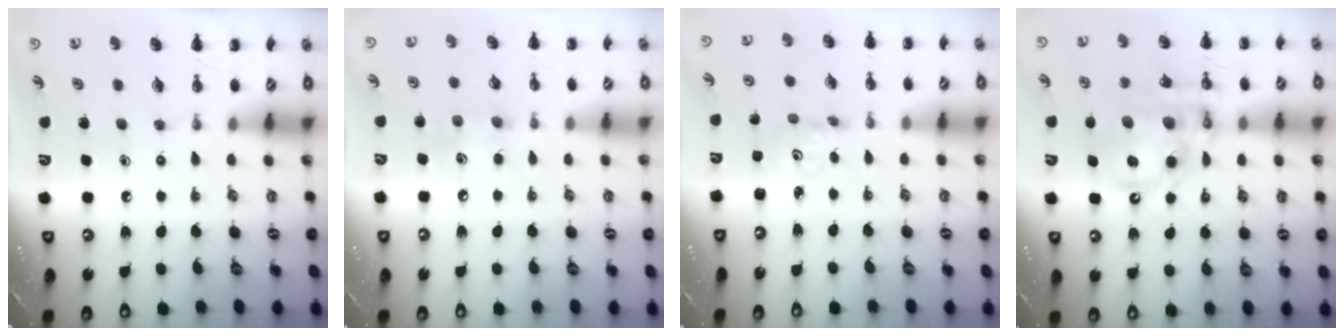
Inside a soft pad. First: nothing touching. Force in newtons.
{"total": 6.3, "press": 6.2, "slide": 1.1}
{"total": 1.8, "press": 1.8, "slide": 0.5}
{"total": 16.1, "press": 15.7, "slide": 3.6}